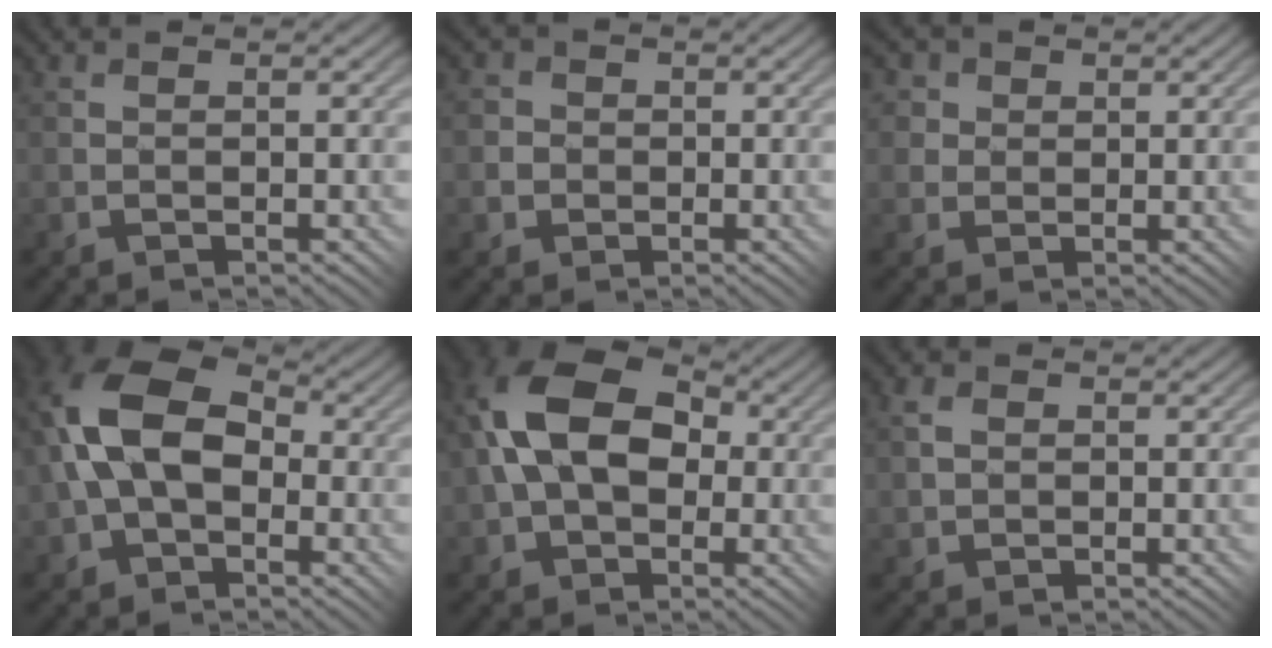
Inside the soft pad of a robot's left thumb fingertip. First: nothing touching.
{"total": 4.4, "force": [-0.1, 4.4, 0.5], "torque": [-0.016, 0.017, -0.032]}
{"total": 5.4, "force": [2.5, 4.5, 1.3], "torque": [-0.049, 0.019, 0.035]}
{"total": 12.3, "force": [0.0, 8.1, 9.2], "torque": [-0.191, 0.014, -0.013]}
{"total": 13.6, "force": [1.4, 9.2, 9.9], "torque": [-0.186, 0.014, 0.017]}
{"total": 2.1, "force": [0.7, 1.7, 1.0], "torque": [-0.024, 0.002, 0.012]}